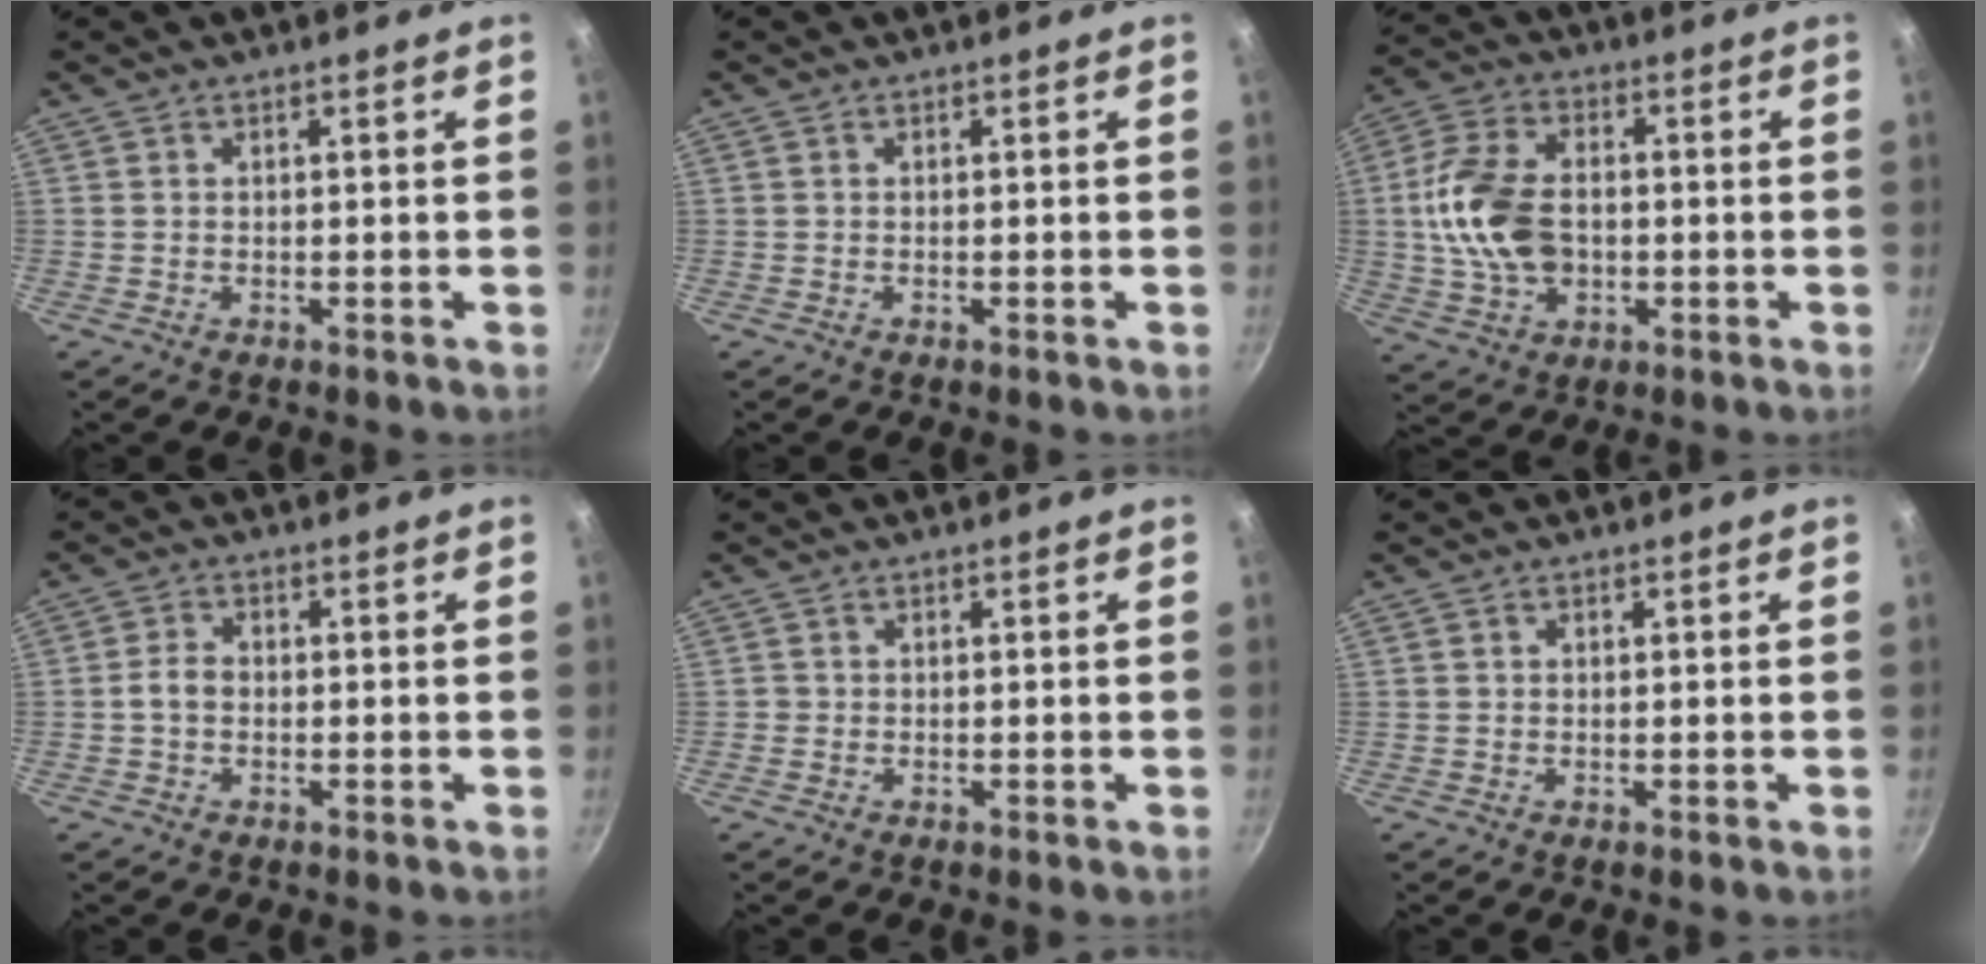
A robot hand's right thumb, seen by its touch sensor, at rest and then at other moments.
{"total": 0.0}
{"total": 14.6, "force": [-0.5, 9.9, 10.8], "torque": [-0.200, 0.018, -0.012]}
{"total": 3.1, "force": [-0.5, 2.3, 2.0], "torque": [-0.031, 0.015, -0.013]}
{"total": 0.6, "force": [-0.2, 0.6, 0.1], "torque": [0.001, 0.001, -0.006]}
{"total": 0.6, "force": [0.1, 0.5, 0.2], "torque": [-0.002, 0.004, 0.001]}